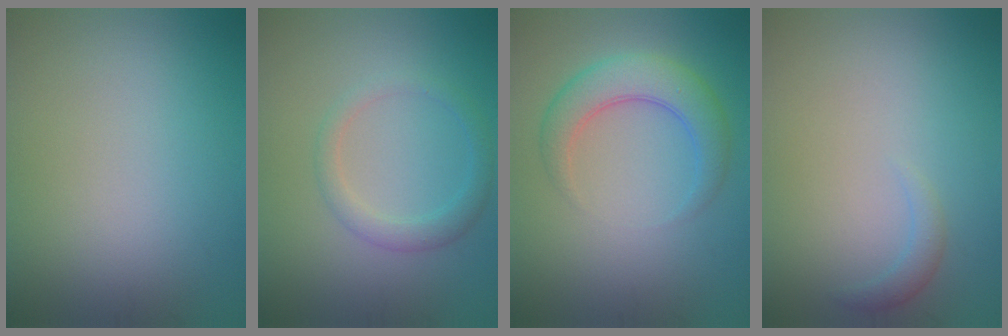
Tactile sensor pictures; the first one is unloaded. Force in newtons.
{"total": 2.3, "press": 2.3, "slide": 0.0}
{"total": 4.5, "press": 4.5, "slide": 0.2}
{"total": 1.2, "press": 1.2, "slide": 0.2}